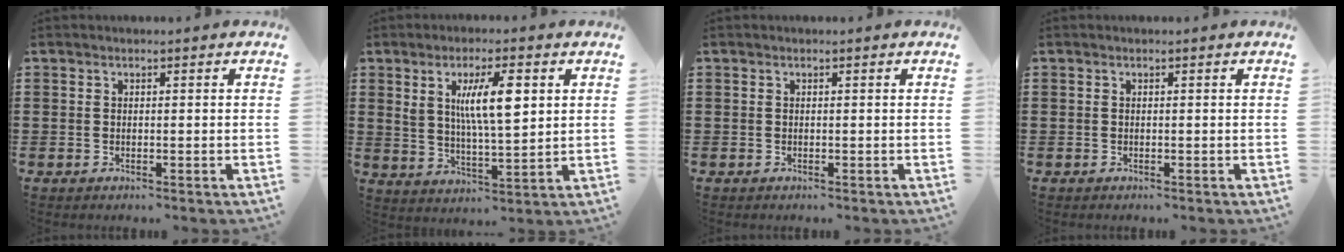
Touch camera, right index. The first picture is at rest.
{"total": 9.1, "force": [3.0, 2.6, 8.2], "torque": [-0.158, 0.004, 0.049]}
{"total": 0.0}
{"total": 0.0}